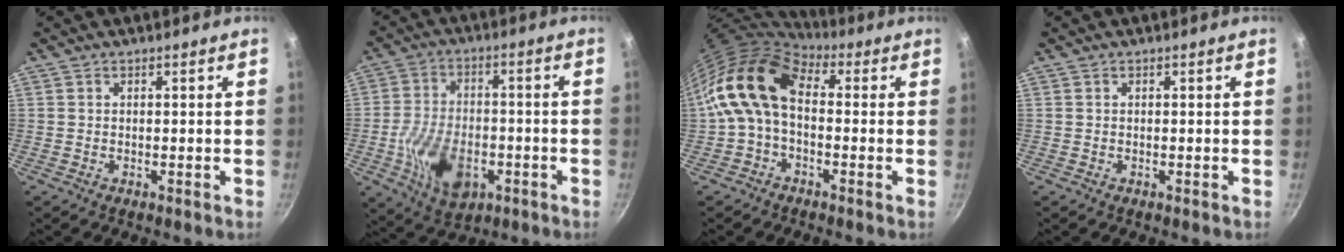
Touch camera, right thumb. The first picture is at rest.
{"total": 13.3, "force": [-4.2, 8.2, 9.6], "torque": [-0.160, 0.021, -0.068]}
{"total": 12.3, "force": [0.2, 7.9, 9.4], "torque": [-0.157, 0.029, -0.015]}
{"total": 0.0}